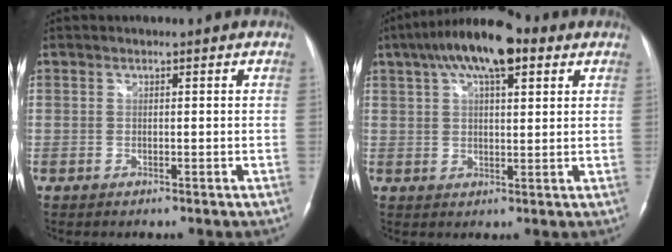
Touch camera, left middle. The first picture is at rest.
{"total": 13.2, "force": [7.3, 4.1, 10.1], "torque": [-0.191, 0.042, 0.123]}